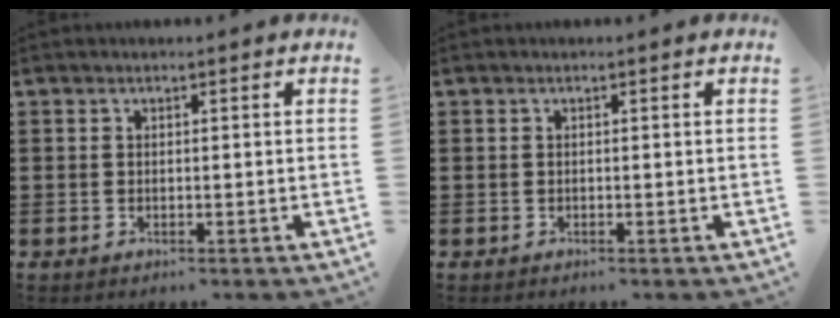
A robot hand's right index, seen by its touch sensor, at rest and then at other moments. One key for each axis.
{"total": 0.0}